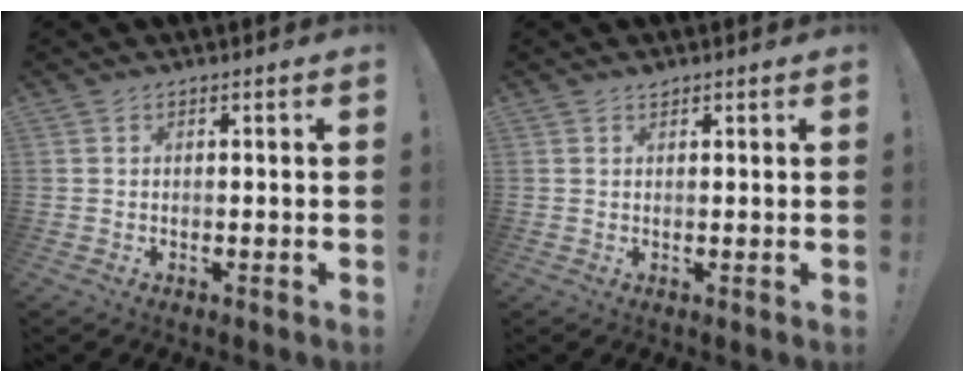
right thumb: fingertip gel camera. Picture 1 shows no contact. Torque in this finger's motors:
{"motor_torque": [-0.11, 0.33, -0.38, 0.36, 0.00]}